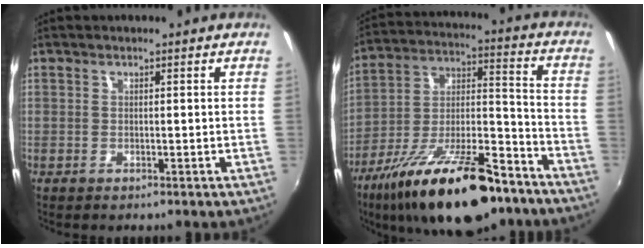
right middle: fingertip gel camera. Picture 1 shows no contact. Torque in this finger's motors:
{"motor_torque": [1.33, -0.81, 0.89, 0.21]}